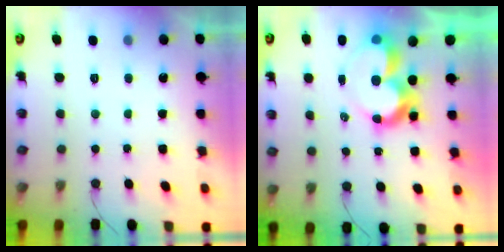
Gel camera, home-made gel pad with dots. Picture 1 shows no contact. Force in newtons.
{"total": 10.5, "press": 10.4, "slide": 1.0}